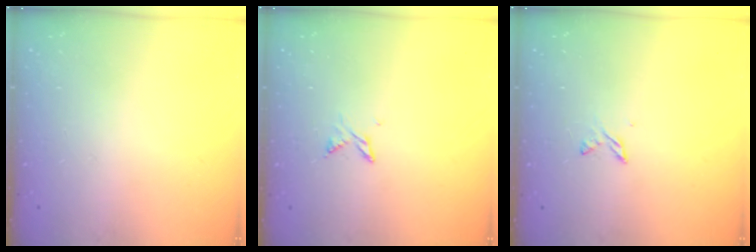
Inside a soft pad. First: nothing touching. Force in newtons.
{"total": 2.9, "press": 2.8, "slide": 0.5}
{"total": 3.0, "press": 2.9, "slide": 0.4}